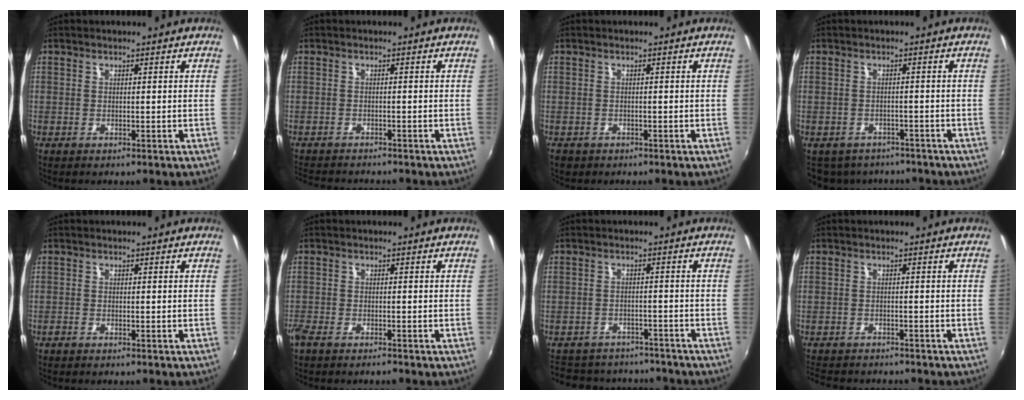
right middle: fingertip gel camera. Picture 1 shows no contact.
{"total": 5.4, "force": [-5.1, 0.8, 1.6], "torque": [-0.045, -0.018, -0.083]}
{"total": 1.6, "force": [-0.9, 1.2, 0.5], "torque": [-0.015, -0.005, -0.013]}
{"total": 7.3, "force": [-5.8, 3.9, 1.9], "torque": [-0.048, -0.010, -0.075]}
{"total": 0.6, "force": [-0.6, 0.2, 0.2], "torque": [-0.004, -0.002, -0.014]}
{"total": 3.1, "force": [-2.7, 0.6, 1.5], "torque": [-0.043, -0.012, -0.055]}
{"total": 14.3, "force": [-12.3, 5.7, 4.5], "torque": [-0.106, 0.014, -0.164]}
{"total": 6.7, "force": [-6.2, 1.9, 2.1], "torque": [-0.056, -0.015, -0.094]}